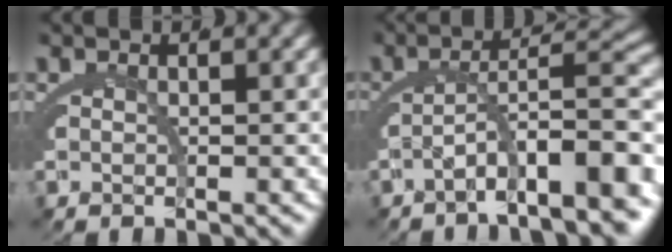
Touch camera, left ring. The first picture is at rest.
{"total": 7.7, "force": [-3.8, 2.1, 6.3], "torque": [-0.082, 0.005, -0.058]}